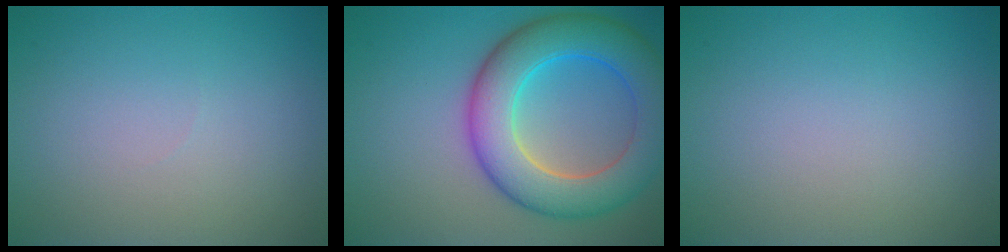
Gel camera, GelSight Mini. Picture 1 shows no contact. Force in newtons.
{"total": 9.2, "press": 9.2, "slide": 0.4}
{"total": 0.0}